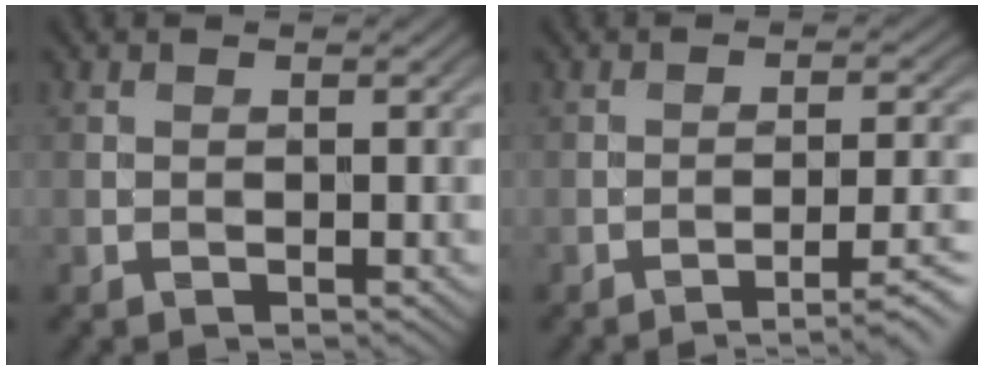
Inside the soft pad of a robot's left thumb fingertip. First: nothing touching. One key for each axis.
{"total": 5.7, "fx": -3.6, "fy": 1.0, "fz": 4.3, "tx": -0.068, "ty": 0.006, "tz": -0.051}